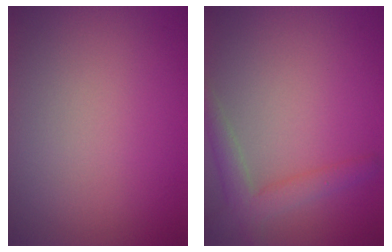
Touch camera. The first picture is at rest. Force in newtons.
{"total": 2.9, "press": 2.9, "slide": 0.2}